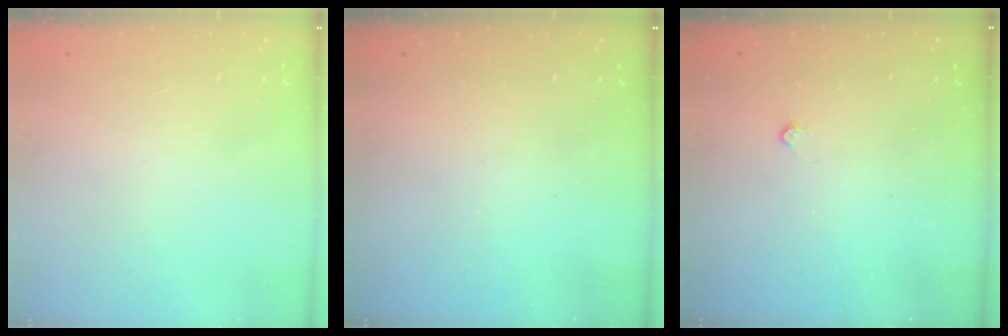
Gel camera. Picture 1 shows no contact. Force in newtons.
{"total": 0.0}
{"total": 2.0, "press": 1.9, "slide": 0.3}